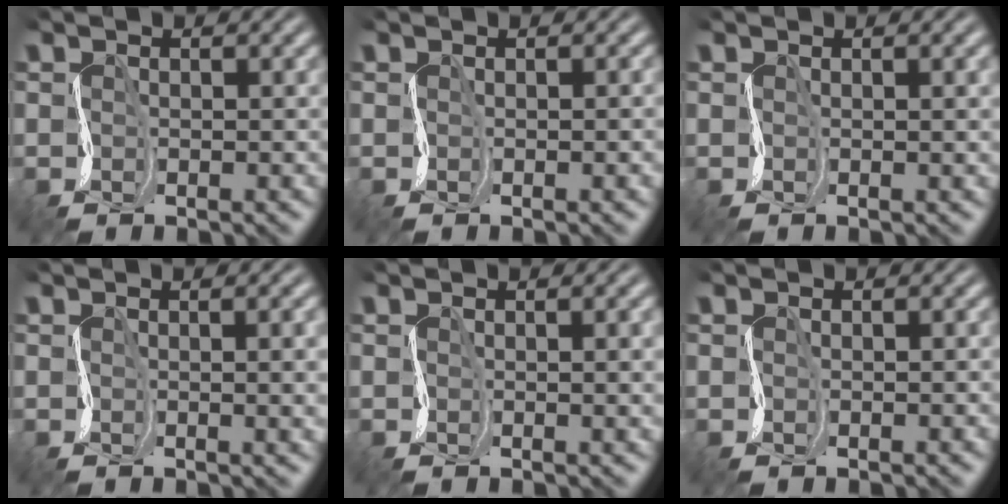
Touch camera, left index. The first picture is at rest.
{"total": 2.7, "force": [0.1, 1.2, 2.4], "torque": [-0.018, 0.012, -0.006]}
{"total": 2.9, "force": [0.8, 1.2, 2.5], "torque": [-0.018, 0.013, -0.001]}
{"total": 6.6, "force": [0.7, 3.2, 5.7], "torque": [-0.045, 0.023, 0.004]}
{"total": 4.7, "force": [0.8, 2.1, 4.1], "torque": [-0.023, 0.019, 0.000]}
{"total": 0.7, "force": [-0.1, 0.3, 0.7], "torque": [0.000, 0.002, -0.002]}